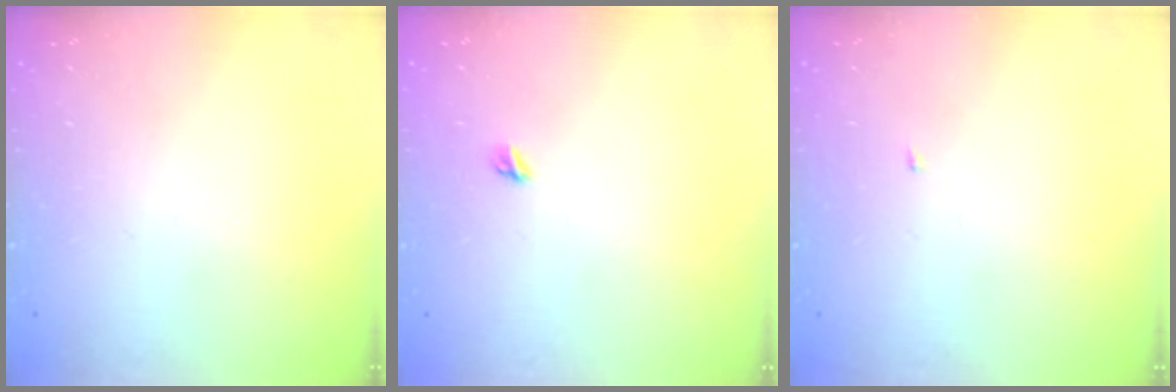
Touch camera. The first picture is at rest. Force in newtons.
{"total": 3.9, "press": 3.8, "slide": 0.5}
{"total": 1.8, "press": 1.8, "slide": 0.2}